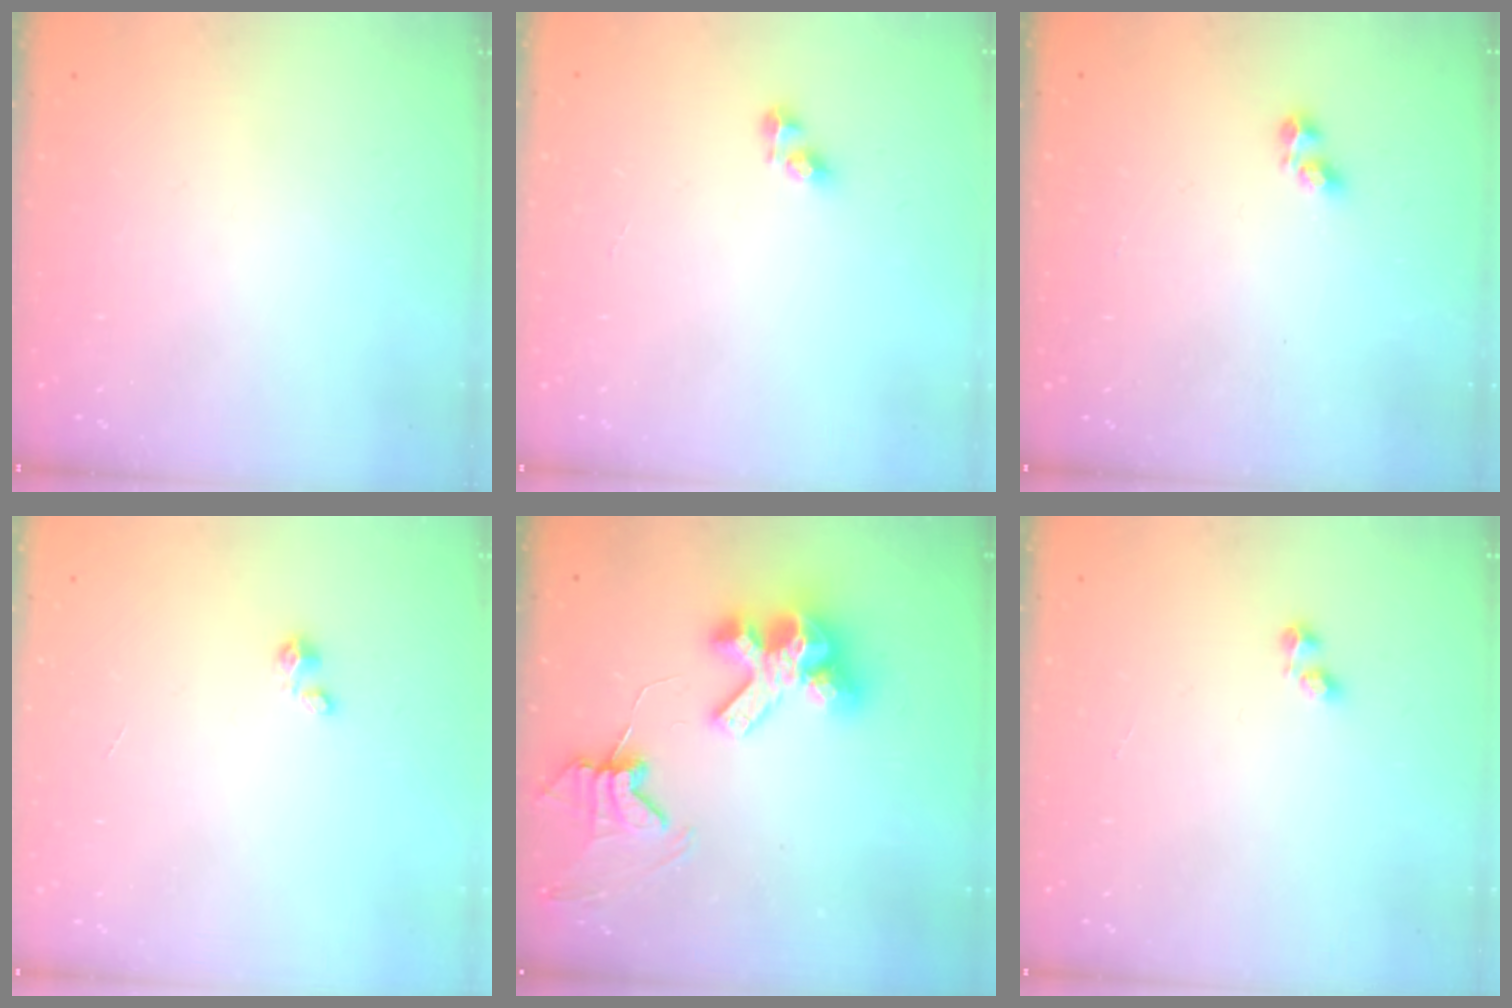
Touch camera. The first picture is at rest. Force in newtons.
{"total": 3.4, "press": 3.4, "slide": 0.4}
{"total": 2.4, "press": 2.3, "slide": 0.4}
{"total": 1.2, "press": 1.1, "slide": 0.1}
{"total": 11.7, "press": 11.6, "slide": 1.3}
{"total": 1.2, "press": 1.0, "slide": 0.6}